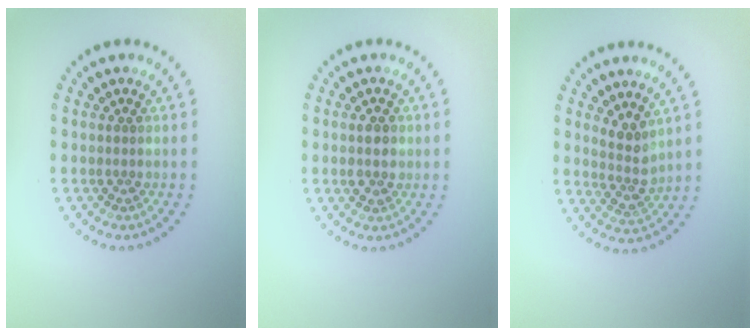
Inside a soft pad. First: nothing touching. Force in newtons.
{"total": 1.9, "press": 1.9, "slide": 0.2}
{"total": 2.5, "press": 2.0, "slide": 1.5}